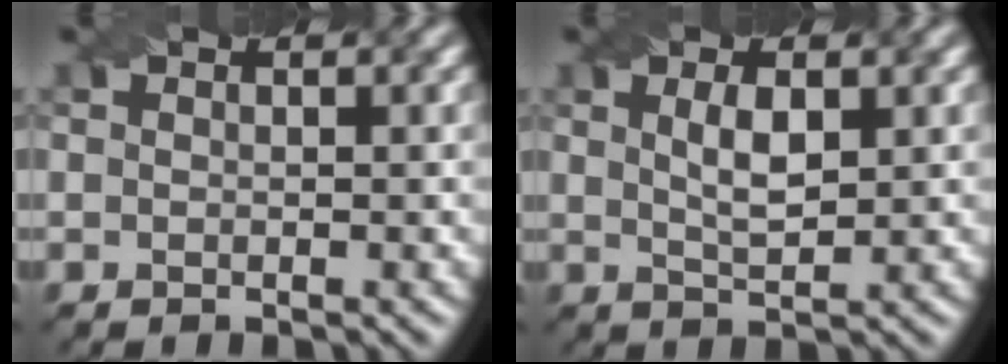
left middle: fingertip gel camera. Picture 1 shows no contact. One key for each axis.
{"total": 2.6, "fx": 0.8, "fy": 0.8, "fz": 2.3, "tx": -0.047, "ty": 0.001, "tz": 0.018}